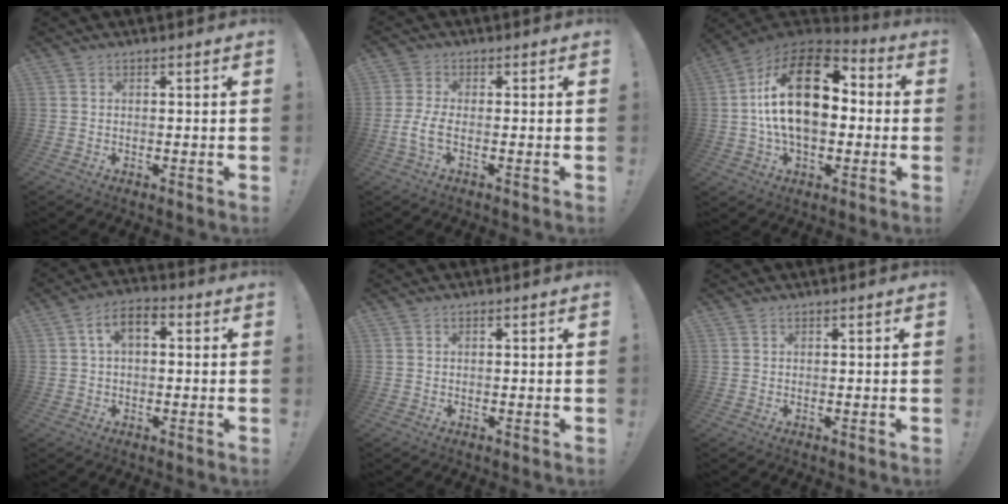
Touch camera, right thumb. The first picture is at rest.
{"total": 5.3, "force": [-1.5, 2.1, 4.6], "torque": [-0.101, -0.007, -0.027]}
{"total": 24.7, "force": [3.3, 13.5, 20.4], "torque": [-0.360, 0.002, 0.055]}
{"total": 6.7, "force": [1.2, 4.0, 5.2], "torque": [-0.083, 0.010, 0.022]}
{"total": 0.0}
{"total": 0.0}